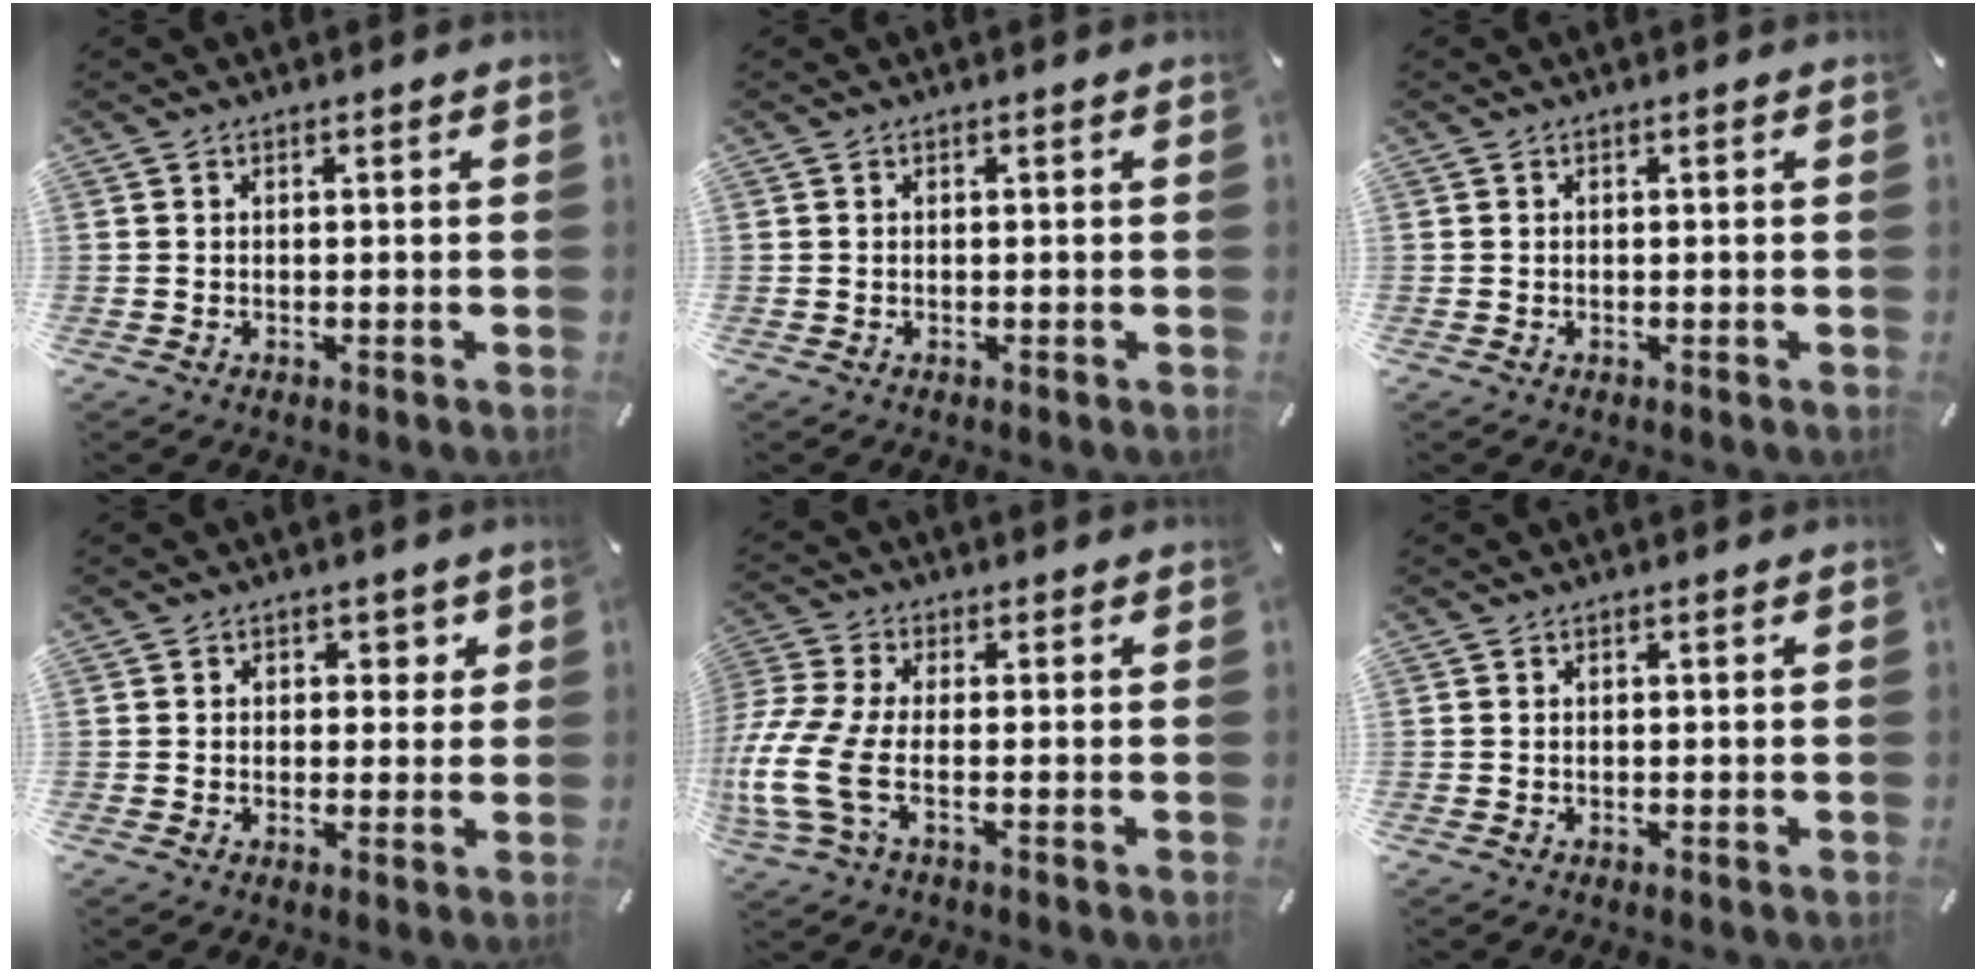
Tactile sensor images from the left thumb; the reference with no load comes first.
{"total": 0.0}
{"total": 0.0}
{"total": 2.9, "force": [0.7, 2.7, 1.0], "torque": [-0.002, 0.001, 0.003]}
{"total": 11.3, "force": [-2.2, 5.8, 9.5], "torque": [-0.221, -0.013, -0.038]}
{"total": 0.0}